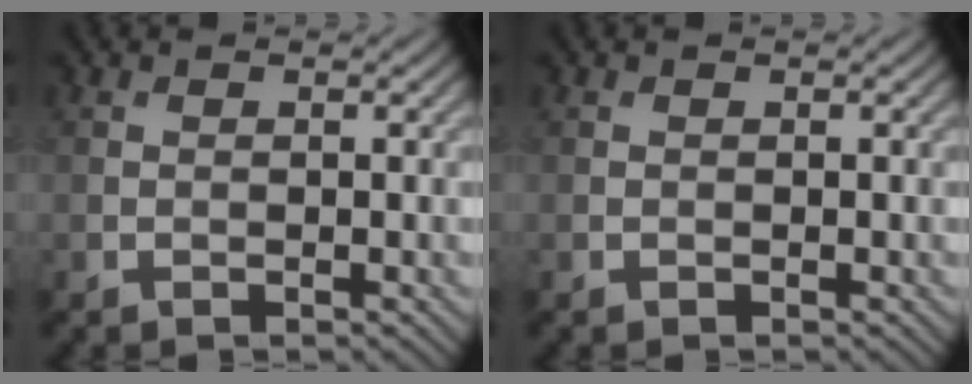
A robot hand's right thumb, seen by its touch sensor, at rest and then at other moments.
{"total": 0.0}